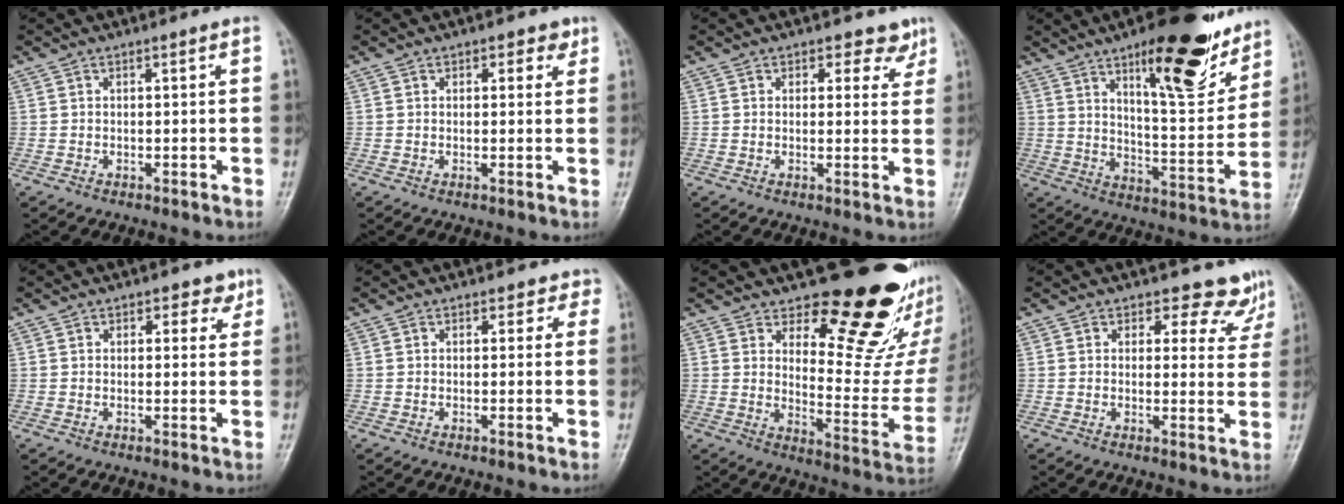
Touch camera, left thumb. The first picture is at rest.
{"total": 2.7, "force": [1.4, 1.8, 1.4], "torque": [0.002, -0.004, 0.013]}
{"total": 4.2, "force": [2.9, 2.9, 1.1], "torque": [0.020, -0.015, 0.030]}
{"total": 20.2, "force": [12.4, 6.3, 14.6], "torque": [-0.160, -0.068, 0.187]}
{"total": 3.3, "force": [1.8, 2.3, 1.5], "torque": [0.009, -0.006, 0.019]}
{"total": 2.1, "force": [1.3, 1.6, 0.2], "torque": [0.021, -0.007, 0.000]}
{"total": 20.6, "force": [14.1, 8.3, 12.5], "torque": [-0.106, -0.126, 0.190]}
{"total": 7.1, "force": [6.0, 3.8, 0.5], "torque": [0.037, -0.038, 0.053]}